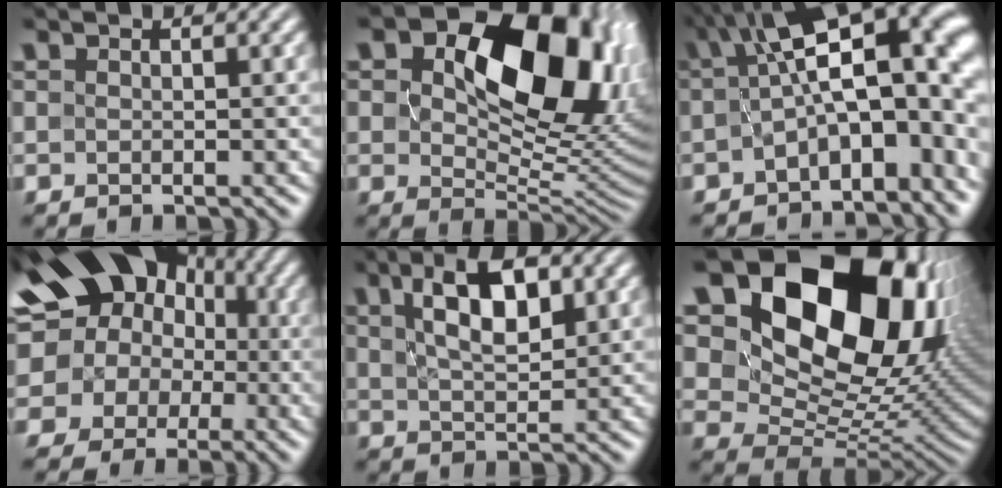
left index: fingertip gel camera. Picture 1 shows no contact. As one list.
[{"total": 15.7, "force": [5.3, 9.1, 11.7], "torque": [-0.158, 0.000, 0.090]}, {"total": 13.2, "force": [0.6, 5.7, 11.9], "torque": [-0.161, 0.015, 0.006]}, {"total": 20.2, "force": [3.0, 17.6, 9.4], "torque": [-0.176, 0.036, -0.008]}, {"total": 6.4, "force": [2.5, 2.9, 5.1], "torque": [-0.091, 0.007, 0.042]}, {"total": 20.5, "force": [9.5, 13.1, 12.6], "torque": [-0.229, 0.021, 0.176]}]